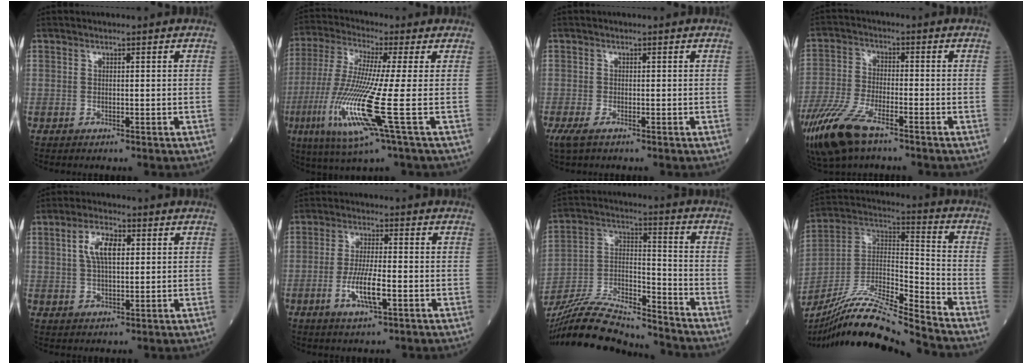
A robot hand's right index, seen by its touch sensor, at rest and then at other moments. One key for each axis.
{"total": 14.4, "fx": -3.9, "fy": -0.6, "fz": 13.9, "tx": -0.300, "ty": -0.024, "tz": -0.082}
{"total": 2.6, "fx": -1.6, "fy": 0.8, "fz": 1.9, "tx": -0.047, "ty": -0.009, "tz": -0.030}
{"total": 11.7, "fx": -7.8, "fy": 3.4, "fz": 8.0, "tx": -0.173, "ty": -0.025, "tz": -0.151}
{"total": 6.2, "fx": 1.8, "fy": 2.5, "fz": 5.3, "tx": -0.108, "ty": 0.010, "tz": 0.037}
{"total": 6.5, "fx": -2.1, "fy": 1.0, "fz": 6.1, "tx": -0.117, "ty": -0.006, "tz": -0.038}
{"total": 19.2, "fx": -18.1, "fy": 1.8, "fz": 6.1, "tx": -0.133, "ty": 0.003, "tz": -0.319}
{"total": 17.9, "fx": -16.2, "fy": -1.1, "fz": 7.6, "tx": -0.154, "ty": 0.017, "tz": -0.296}